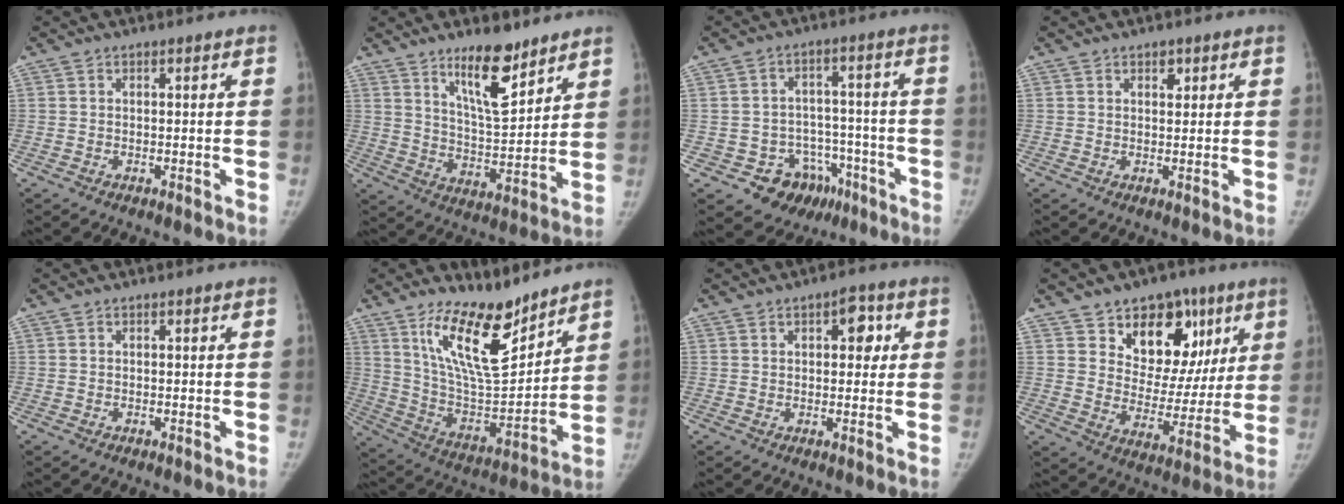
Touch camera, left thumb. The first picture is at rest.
{"total": 11.8, "force": [8.3, 3.6, 7.7], "torque": [-0.108, -0.067, 0.148]}
{"total": 11.2, "force": [-5.9, 9.0, 3.0], "torque": [-0.006, 0.066, -0.074]}
{"total": 1.7, "force": [1.0, 1.1, 1.0], "torque": [-0.004, -0.003, 0.014]}
{"total": 0.0}
{"total": 17.2, "force": [11.9, 5.8, 10.9], "torque": [-0.148, -0.085, 0.226]}
{"total": 5.0, "force": [1.5, 2.8, 3.9], "torque": [-0.027, 0.001, 0.015]}
{"total": 17.1, "force": [8.7, 11.6, 9.0], "torque": [-0.057, -0.030, 0.133]}